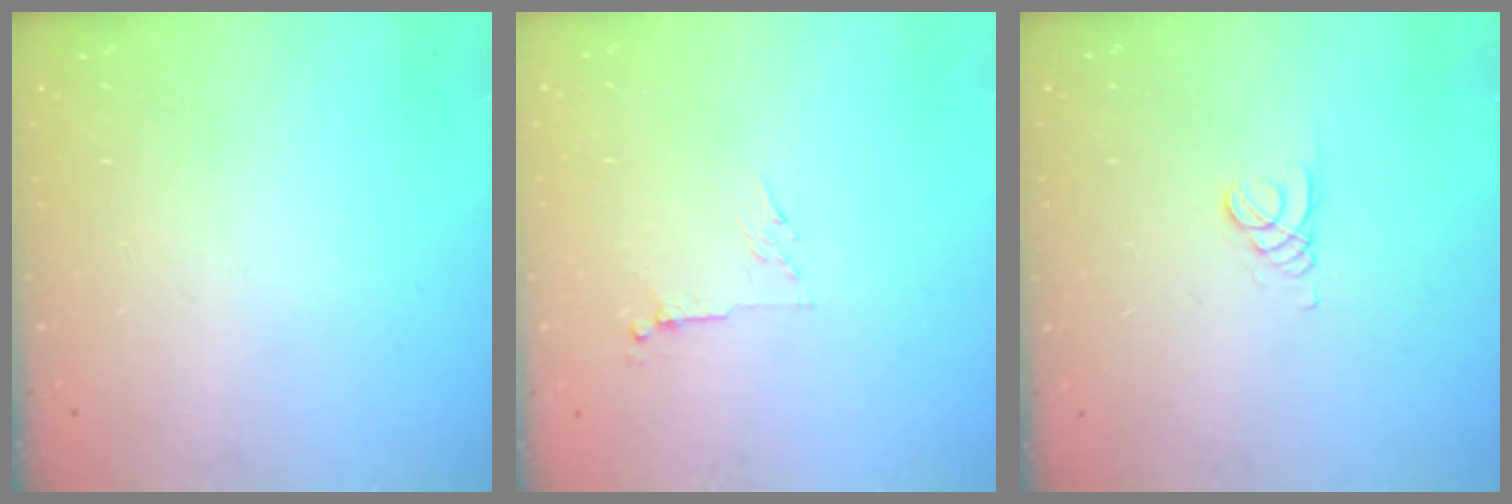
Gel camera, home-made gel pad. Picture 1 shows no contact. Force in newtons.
{"total": 5.0, "press": 4.9, "slide": 0.4}
{"total": 0.7, "press": 0.7, "slide": 0.1}